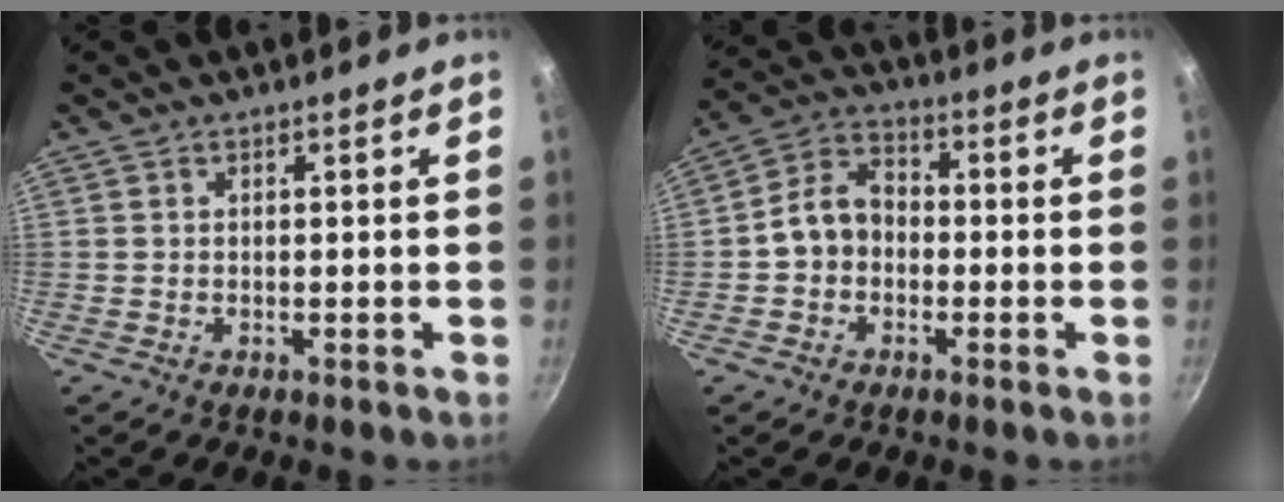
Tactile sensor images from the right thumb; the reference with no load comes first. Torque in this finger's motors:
{"motor_torque": [0.16, 0.17, 0.16, -0.28, 0.18]}